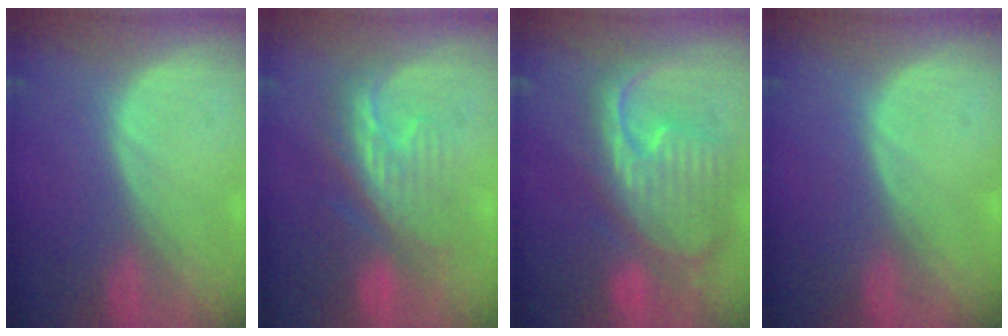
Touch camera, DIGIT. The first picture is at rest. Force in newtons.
{"total": 8.4, "press": 8.2, "slide": 1.8}
{"total": 12.4, "press": 10.6, "slide": 6.5}
{"total": 0.0}